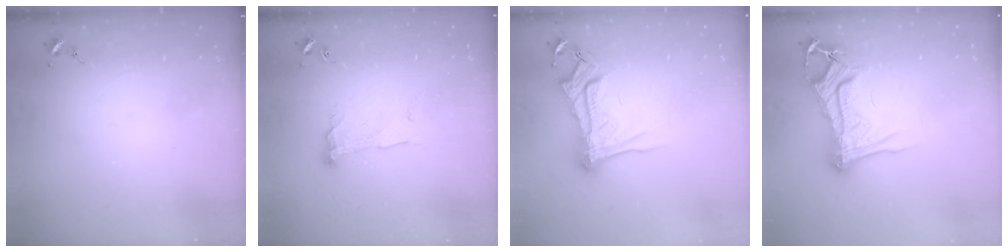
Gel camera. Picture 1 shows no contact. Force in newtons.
{"total": 9.0, "press": 9.0, "slide": 0.4}
{"total": 14.5, "press": 14.5, "slide": 1.1}
{"total": 17.4, "press": 17.4, "slide": 1.2}